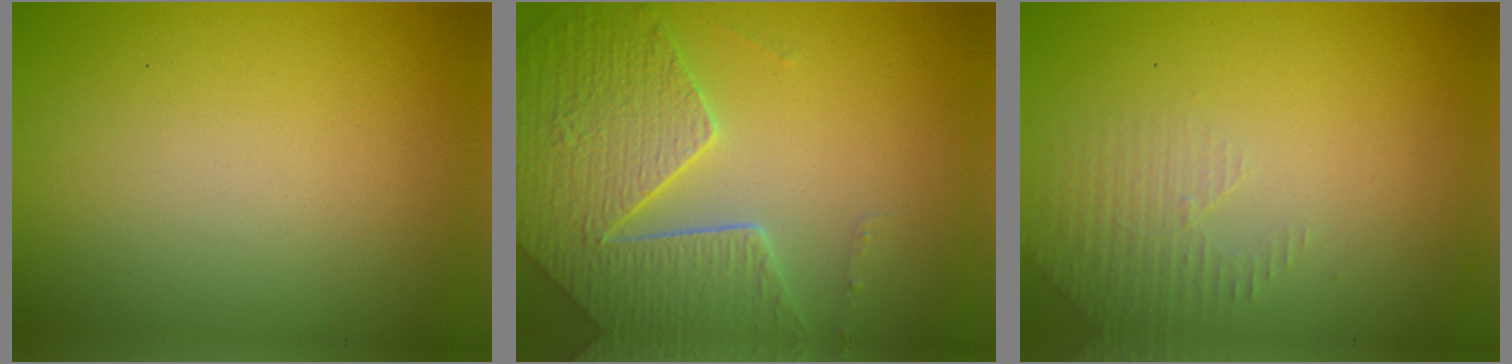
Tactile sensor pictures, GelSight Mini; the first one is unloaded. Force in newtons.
{"total": 7.3, "press": 5.5, "slide": 4.7}
{"total": 1.9, "press": 1.8, "slide": 0.6}